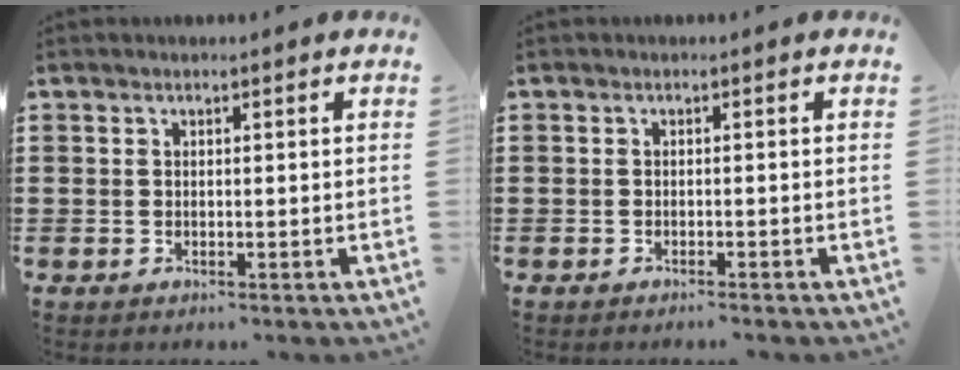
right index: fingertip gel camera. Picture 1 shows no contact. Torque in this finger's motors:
{"motor_torque": [0.28, -0.21, 0.06, -0.01]}